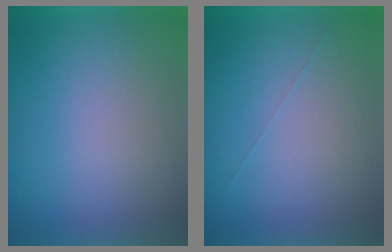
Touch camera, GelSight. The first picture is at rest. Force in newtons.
{"total": 1.0}